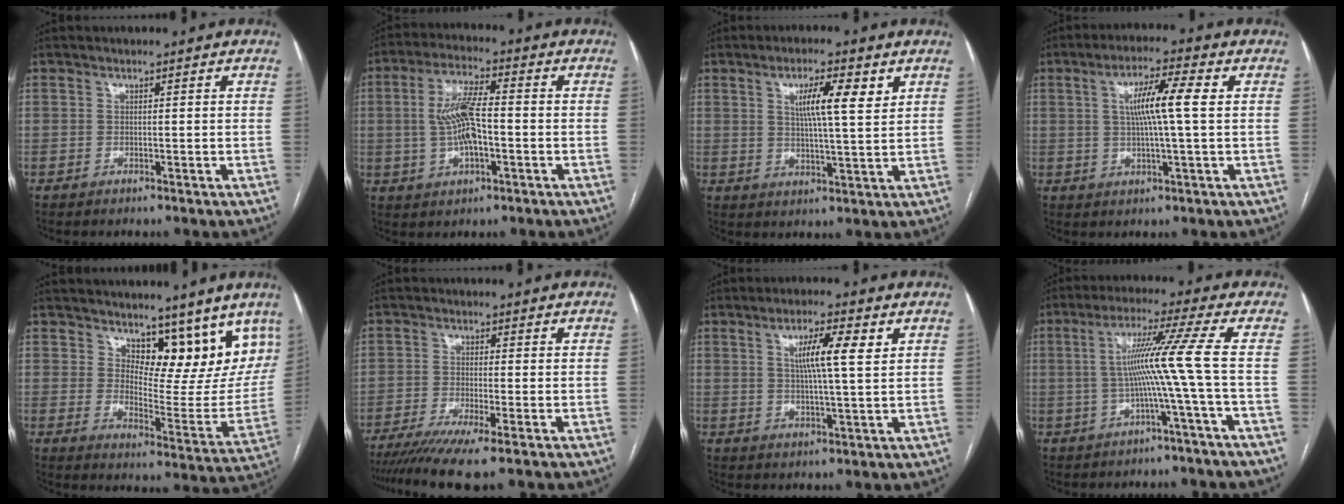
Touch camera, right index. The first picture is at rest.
{"total": 8.8, "force": [-0.5, 2.5, 8.4], "torque": [-0.170, 0.008, -0.009]}
{"total": 7.2, "force": [3.0, 0.9, 6.5], "torque": [-0.113, 0.004, 0.048]}
{"total": 7.9, "force": [1.4, 0.0, 7.7], "torque": [-0.137, 0.007, 0.023]}
{"total": 13.3, "force": [10.3, 5.6, 6.3], "torque": [-0.059, -0.026, 0.139]}
{"total": 7.8, "force": [-5.5, 0.0, 5.5], "torque": [-0.091, -0.016, -0.091]}
{"total": 7.1, "force": [2.4, 0.4, 6.6], "torque": [-0.118, 0.005, 0.041]}
{"total": 8.5, "force": [-0.8, -2.8, 8.0], "torque": [-0.148, 0.019, -0.006]}